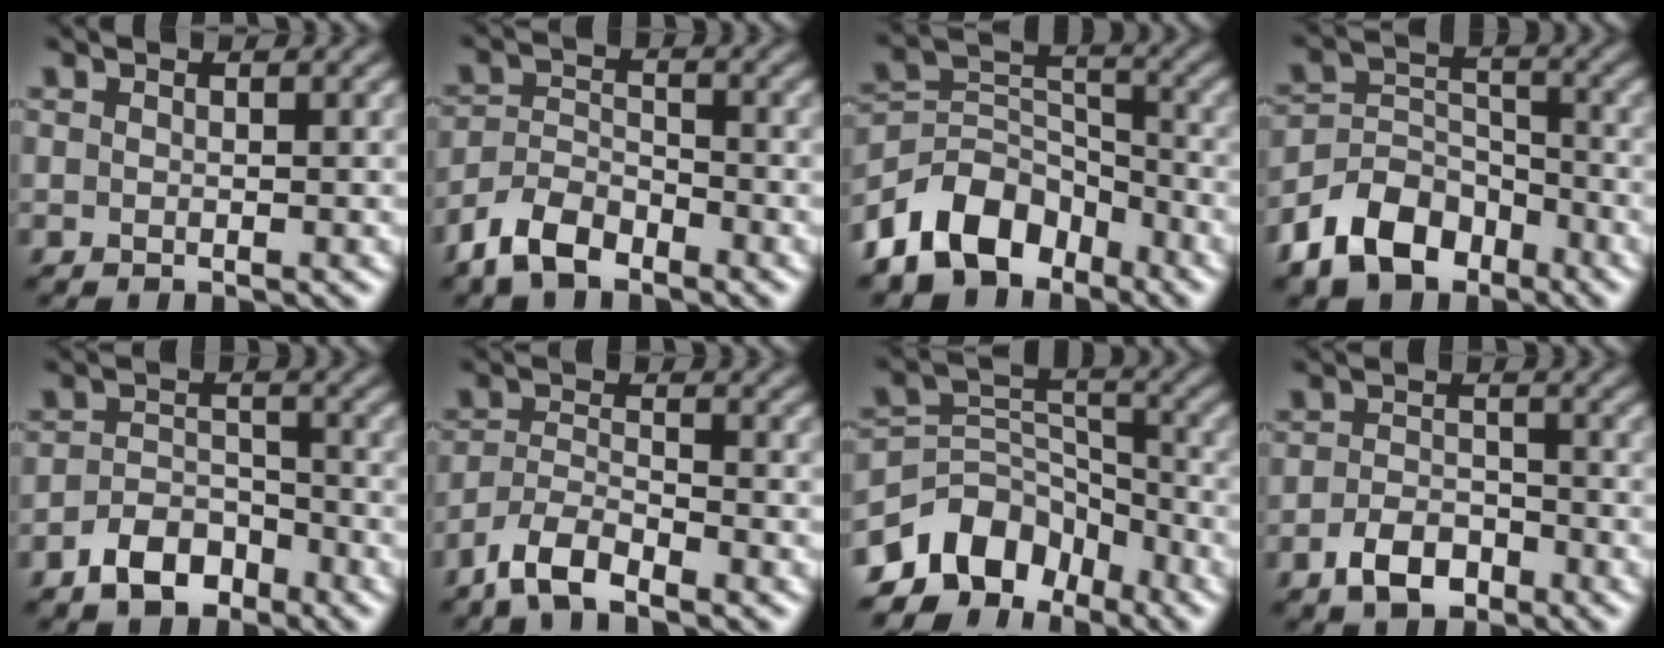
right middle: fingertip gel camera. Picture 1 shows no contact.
{"total": 4.1, "force": [-3.0, 2.1, 2.0], "torque": [-0.039, 0.000, -0.068]}
{"total": 7.9, "force": [-5.2, 4.9, 3.3], "torque": [-0.050, 0.000, -0.110]}
{"total": 7.0, "force": [-4.6, 4.3, 2.9], "torque": [-0.053, -0.002, -0.099]}
{"total": 3.9, "force": [-2.6, 2.3, 1.8], "torque": [-0.030, 0.003, -0.052]}
{"total": 4.0, "force": [-3.1, 1.1, 2.2], "torque": [-0.048, -0.002, -0.070]}
{"total": 8.0, "force": [-5.5, 5.1, 2.9], "torque": [-0.040, 0.004, -0.110]}
{"total": 3.4, "force": [-2.0, 1.9, 2.0], "torque": [-0.037, 0.002, -0.041]}